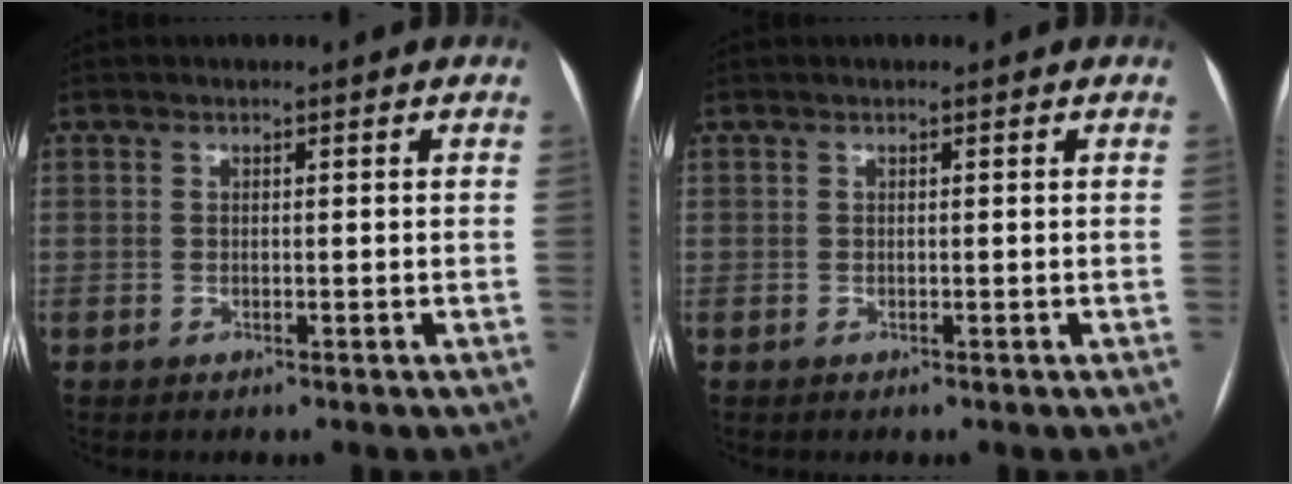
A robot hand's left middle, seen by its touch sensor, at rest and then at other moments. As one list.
[{"total": 0.0}]